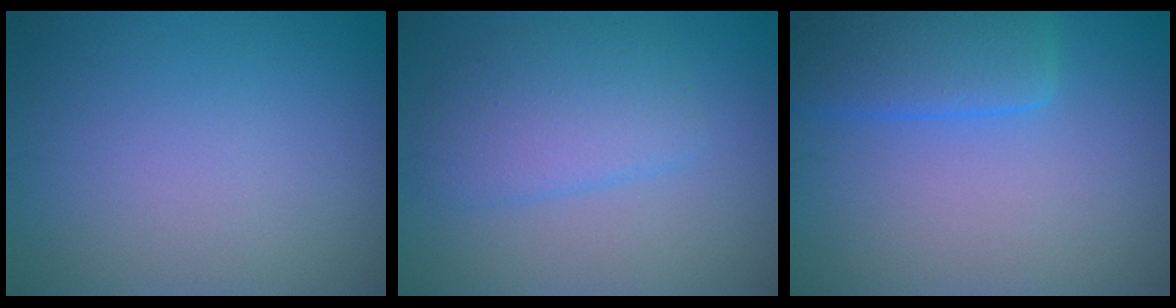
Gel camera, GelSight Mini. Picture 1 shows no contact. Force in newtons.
{"total": 3.9, "press": 3.9, "slide": 0.1}
{"total": 5.0, "press": 5.0, "slide": 0.3}